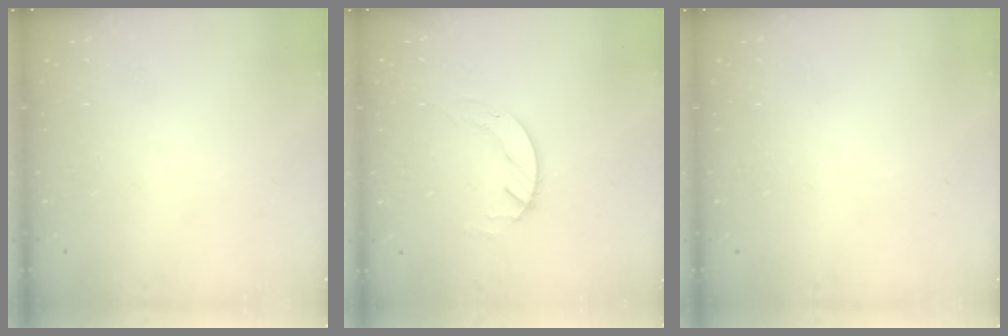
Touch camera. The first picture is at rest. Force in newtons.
{"total": 4.2, "press": 4.1, "slide": 0.5}
{"total": 0.0}